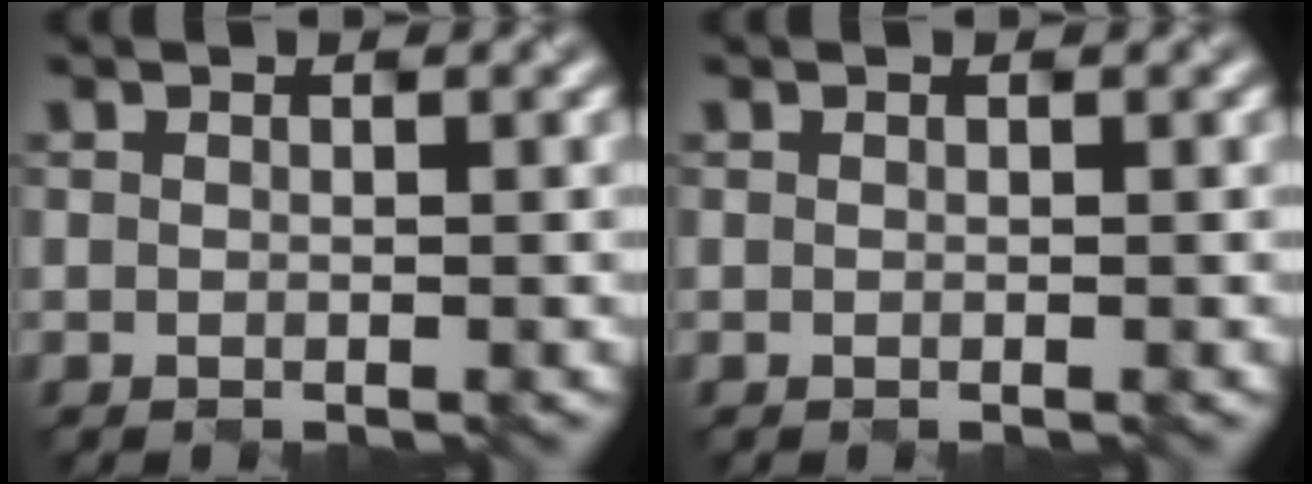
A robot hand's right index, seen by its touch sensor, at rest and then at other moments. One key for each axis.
{"total": 0.0}